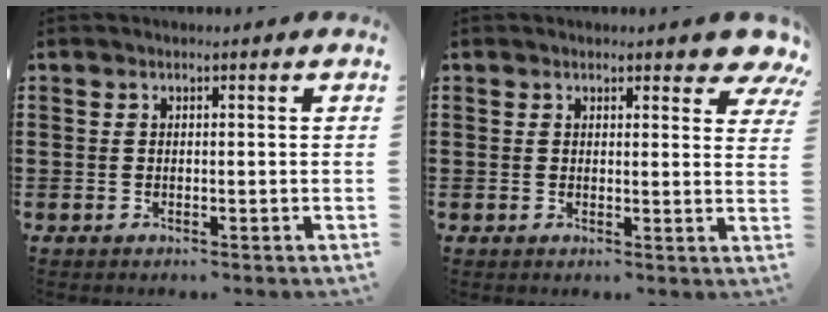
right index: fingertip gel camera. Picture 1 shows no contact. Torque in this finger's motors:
{"motor_torque": [0.51, 0.15, 0.12, 0.03]}